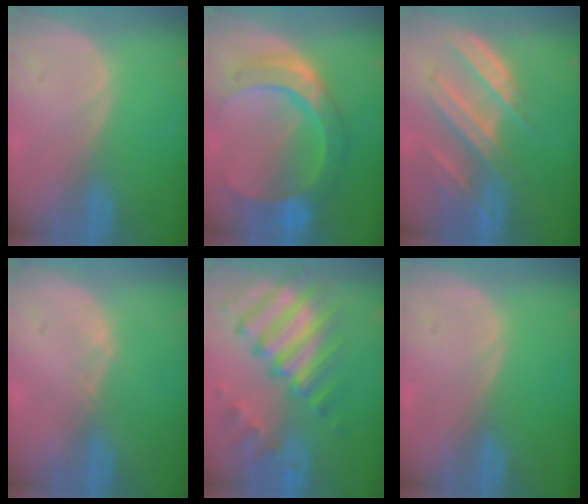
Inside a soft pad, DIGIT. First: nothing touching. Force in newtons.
{"total": 10.0, "press": 10.0, "slide": 0.9}
{"total": 9.3, "press": 8.3, "slide": 4.4}
{"total": 0.6, "press": 0.5, "slide": 0.3}
{"total": 11.4, "press": 9.9, "slide": 5.7}
{"total": 0.0}